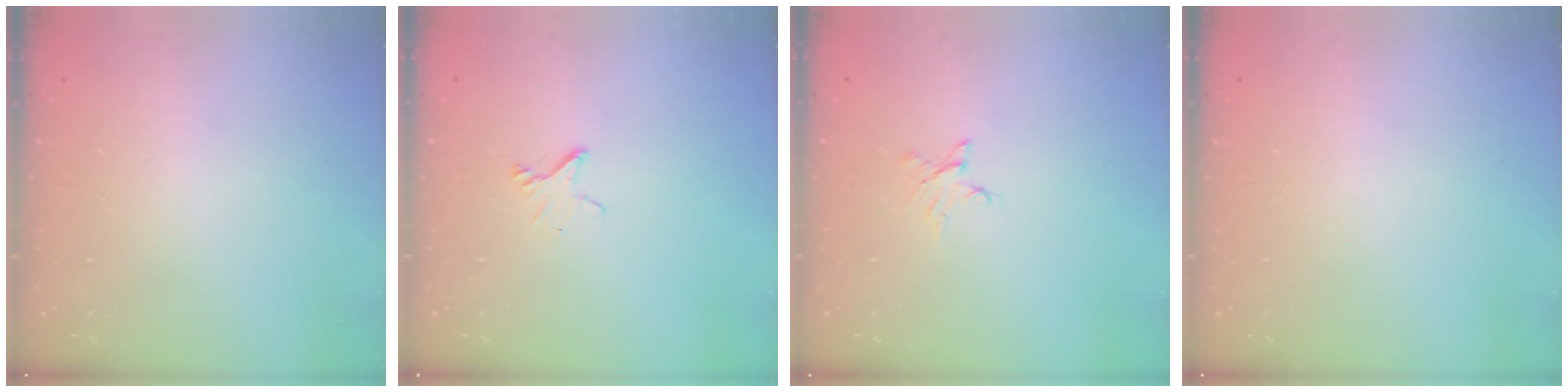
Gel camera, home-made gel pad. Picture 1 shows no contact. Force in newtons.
{"total": 2.5, "press": 2.5, "slide": 0.1}
{"total": 3.5, "press": 3.4, "slide": 0.4}
{"total": 0.0}